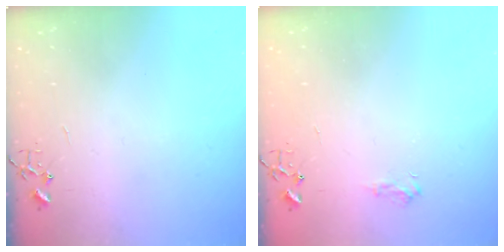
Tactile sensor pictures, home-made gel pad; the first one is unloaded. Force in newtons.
{"total": 6.6, "press": 6.6, "slide": 0.8}